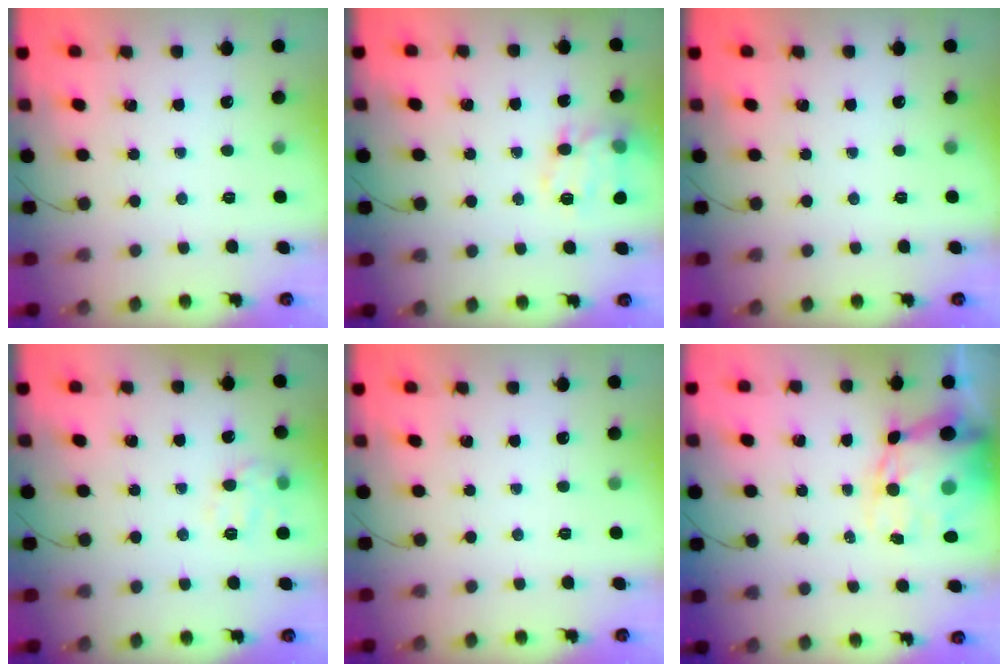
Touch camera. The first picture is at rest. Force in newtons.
{"total": 14.4, "press": 14.4, "slide": 1.0}
{"total": 0.0}
{"total": 9.0, "press": 9.0, "slide": 0.3}
{"total": 0.0}
{"total": 15.3, "press": 14.9, "slide": 3.5}